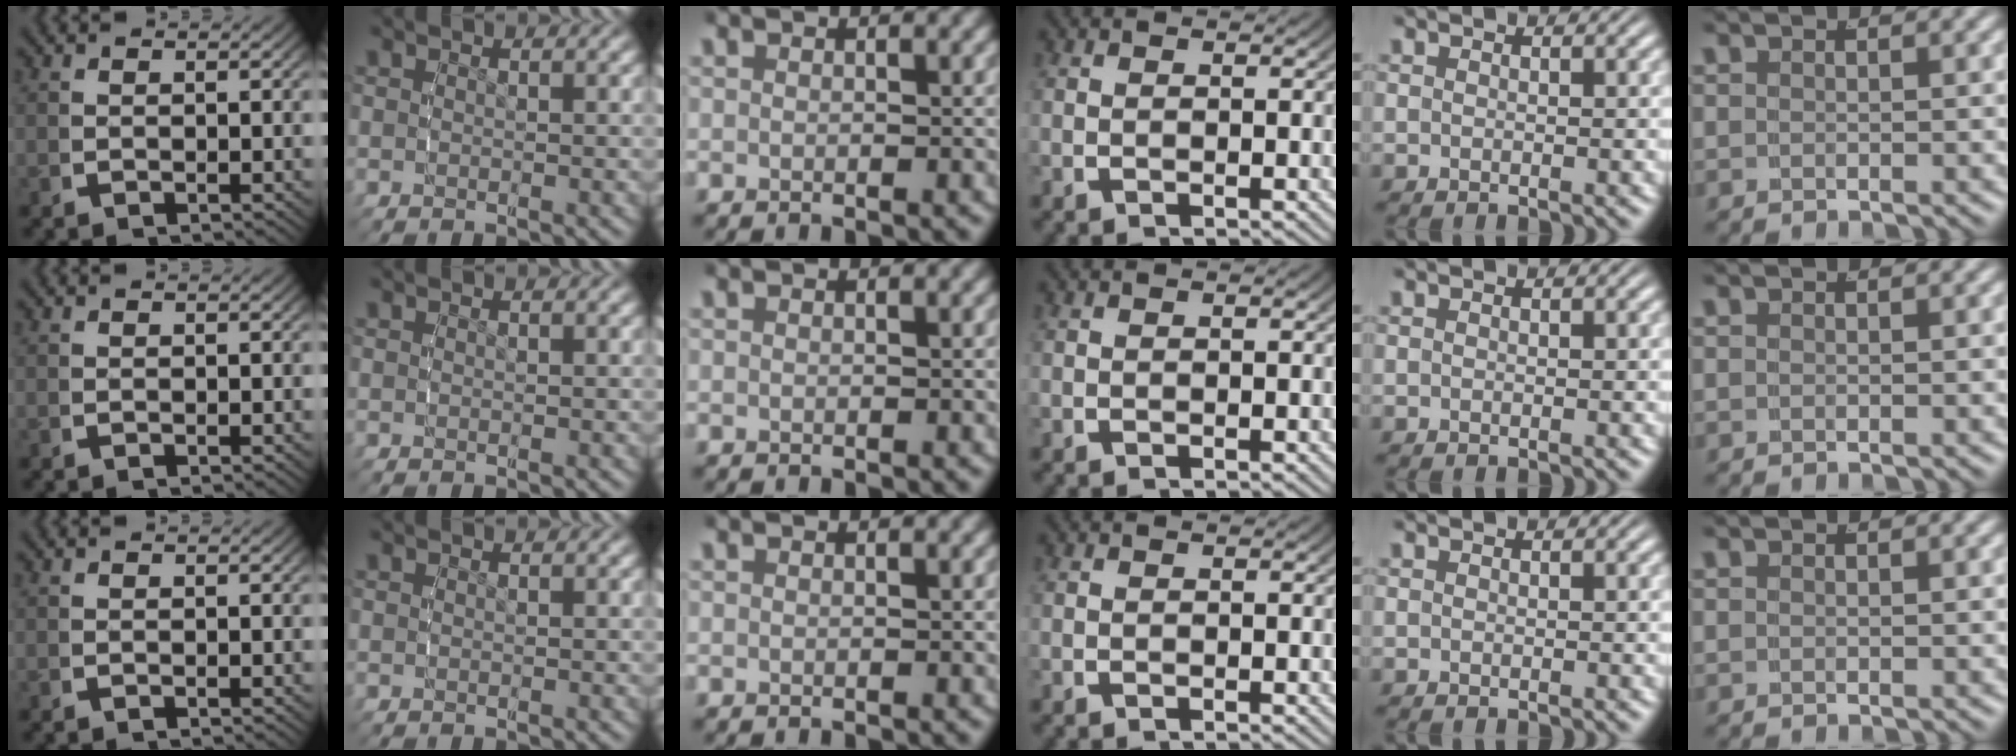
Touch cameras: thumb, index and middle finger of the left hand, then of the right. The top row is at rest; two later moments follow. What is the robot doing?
{"motion": "reach", "object": "jacket"}